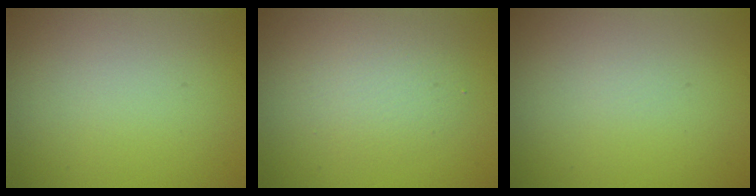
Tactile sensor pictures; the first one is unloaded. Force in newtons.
{"total": 2.9, "press": 2.9, "slide": 0.3}
{"total": 0.0}